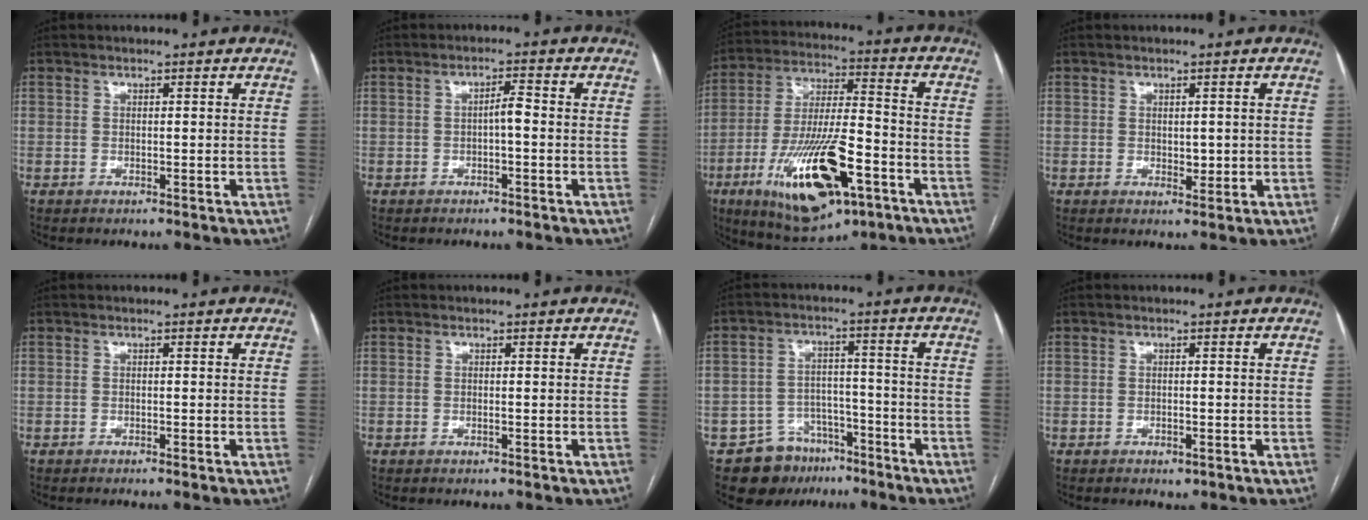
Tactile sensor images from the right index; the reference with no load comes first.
{"total": 2.2, "force": [-0.4, 0.4, 2.2], "torque": [-0.034, 0.005, -0.008]}
{"total": 19.7, "force": [-8.6, 5.6, 16.9], "torque": [-0.330, -0.018, -0.136]}
{"total": 1.9, "force": [0.2, 1.2, 1.5], "torque": [-0.017, -0.001, 0.008]}
{"total": 0.7, "force": [-0.6, -0.2, 0.4], "torque": [-0.007, 0.002, -0.010]}
{"total": 0.0}
{"total": 9.2, "force": [-6.5, 6.3, 1.7], "torque": [-0.022, 0.027, -0.097]}
{"total": 1.3, "force": [-0.8, 0.7, 0.7], "torque": [-0.009, 0.000, -0.005]}